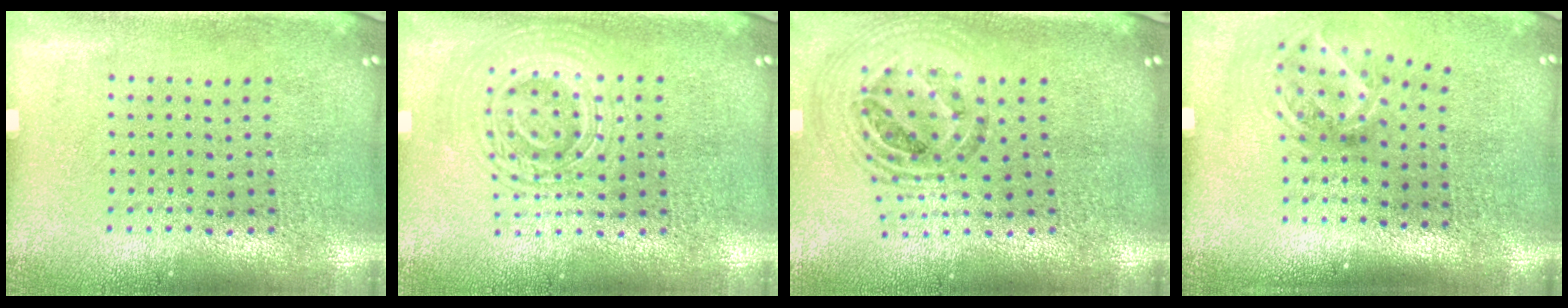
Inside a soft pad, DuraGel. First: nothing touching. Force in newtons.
{"total": 2.8, "press": 2.8, "slide": 0.6}
{"total": 1.3, "press": 1.2, "slide": 0.6}
{"total": 1.9, "press": 1.3, "slide": 1.4}